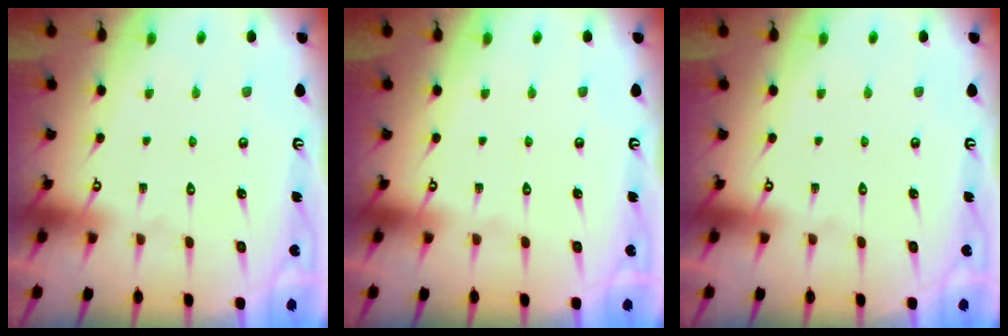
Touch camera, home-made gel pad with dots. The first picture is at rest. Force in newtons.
{"total": 0.0}
{"total": 0.0}